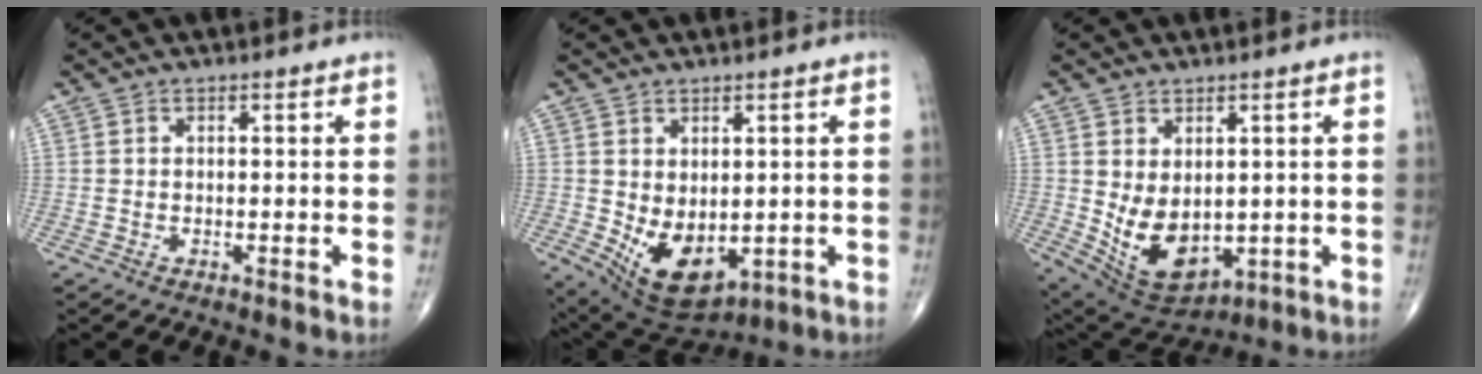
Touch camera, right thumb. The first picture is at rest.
{"total": 10.9, "force": [-1.4, 6.8, 8.4], "torque": [-0.115, -0.010, 0.008]}
{"total": 11.5, "force": [-0.4, 7.5, 8.7], "torque": [-0.122, -0.012, 0.027]}